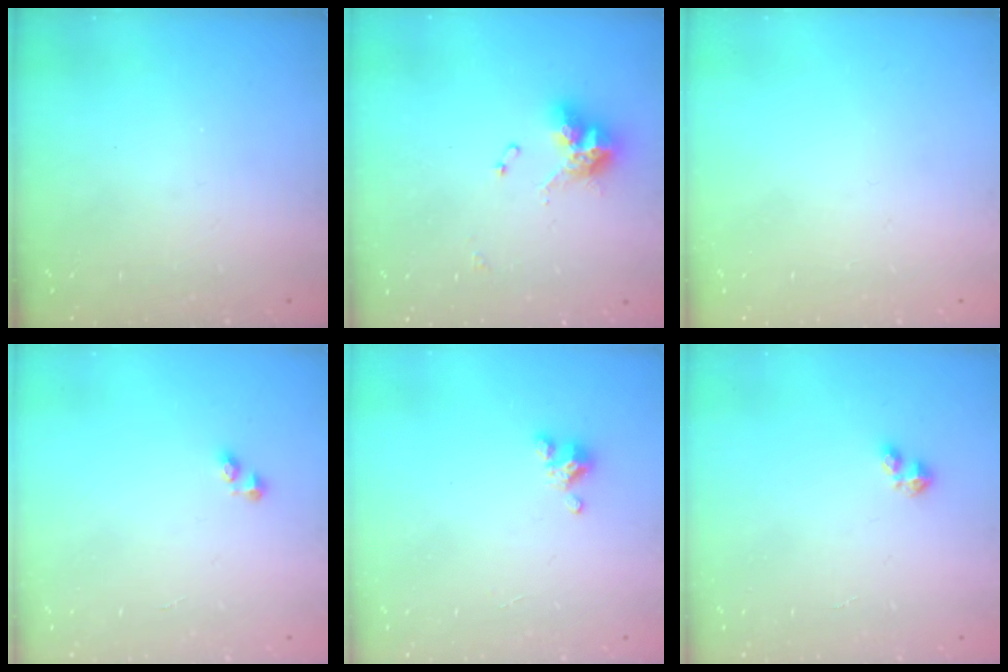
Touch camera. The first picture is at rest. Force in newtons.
{"total": 11.3, "press": 11.2, "slide": 1.0}
{"total": 0.0}
{"total": 2.2, "press": 2.2, "slide": 0.3}
{"total": 3.4, "press": 3.4, "slide": 0.2}
{"total": 2.4, "press": 2.4, "slide": 0.5}